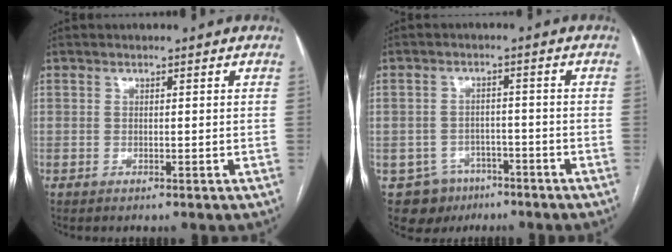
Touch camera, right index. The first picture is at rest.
{"total": 6.4, "force": [-3.8, 5.2, 0.5], "torque": [-0.003, 0.009, -0.050]}